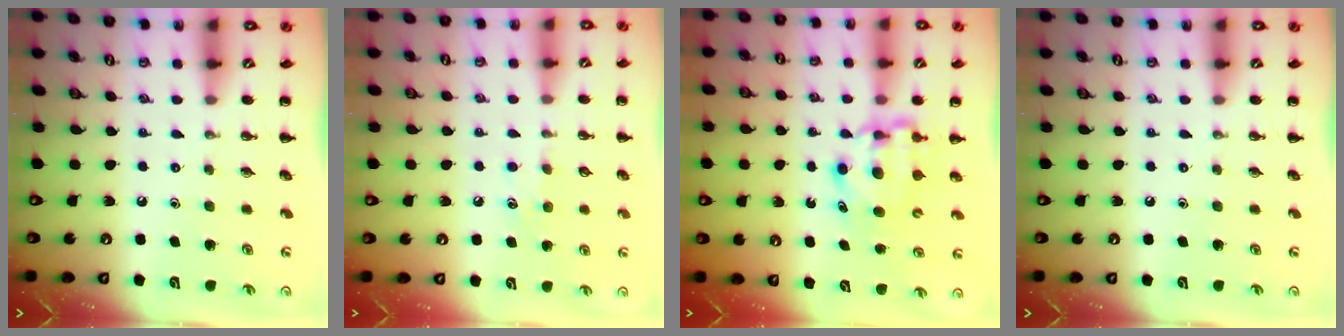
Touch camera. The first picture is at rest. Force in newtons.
{"total": 5.5, "press": 5.2, "slide": 1.8}
{"total": 6.6, "press": 6.5, "slide": 1.0}
{"total": 0.0}